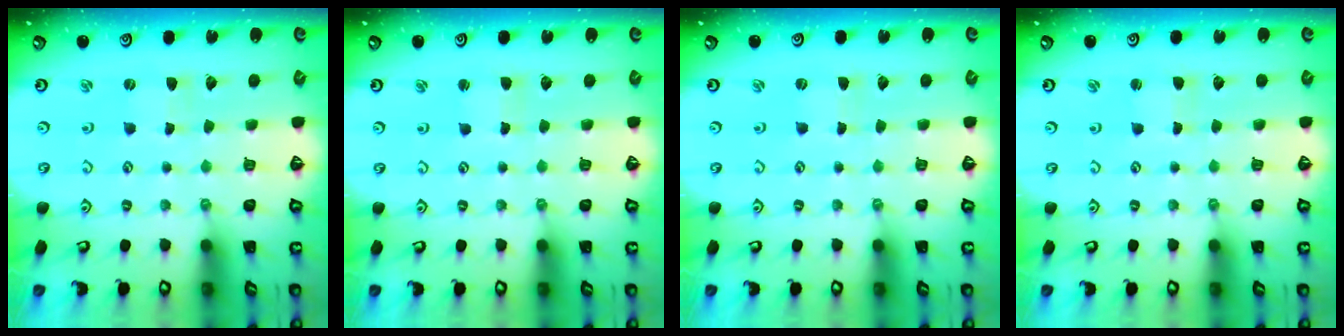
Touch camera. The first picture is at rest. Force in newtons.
{"total": 1.2, "press": 1.2, "slide": 0.2}
{"total": 0.0}
{"total": 0.9, "press": 0.9, "slide": 0.0}